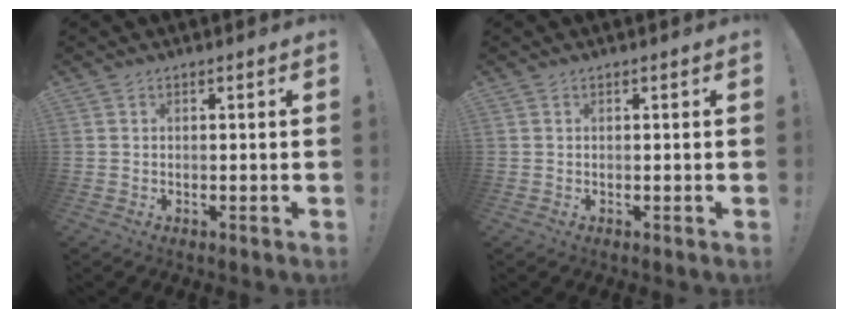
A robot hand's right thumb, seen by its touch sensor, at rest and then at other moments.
{"total": 0.0}